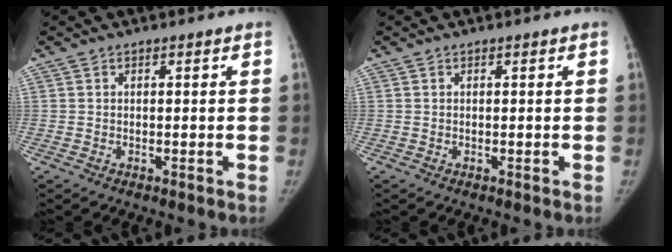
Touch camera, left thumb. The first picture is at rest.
{"total": 0.0}